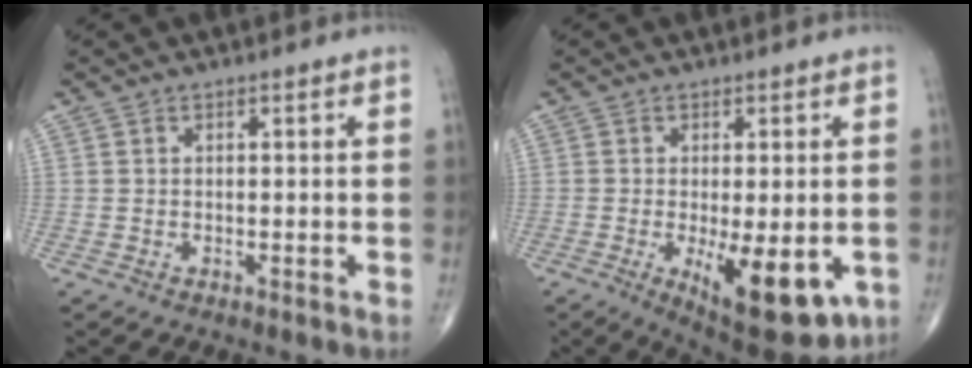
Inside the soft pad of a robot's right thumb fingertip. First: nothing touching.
{"total": 13.9, "force": [-4.2, 5.4, 12.1], "torque": [-0.160, -0.019, -0.046]}